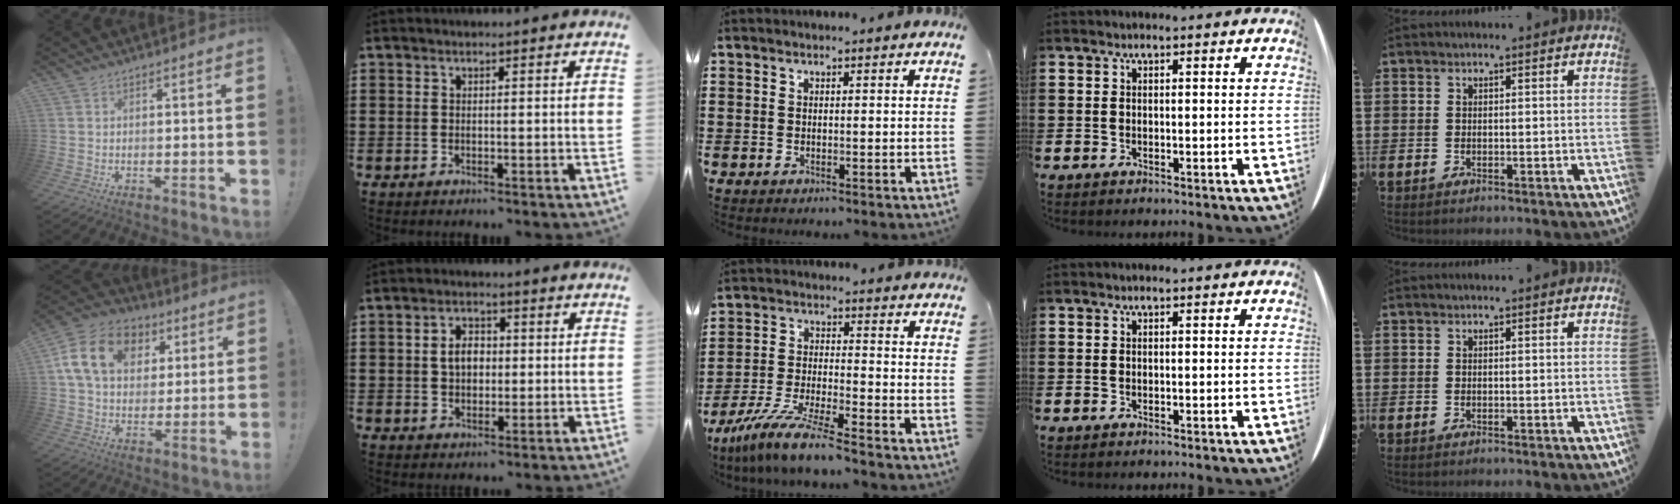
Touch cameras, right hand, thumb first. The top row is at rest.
{"thumb": {"total": 17.6, "force": [5.8, 12.9, 10.4], "torque": [-0.172, -0.004, 0.111]}, "index": {"total": 3.9, "force": [0.1, 2.8, 2.7], "torque": [-0.052, 0.009, -0.003]}, "middle": {"total": 8.7, "force": [-7.8, -0.3, 3.9], "torque": [-0.084, -0.006, -0.154]}}